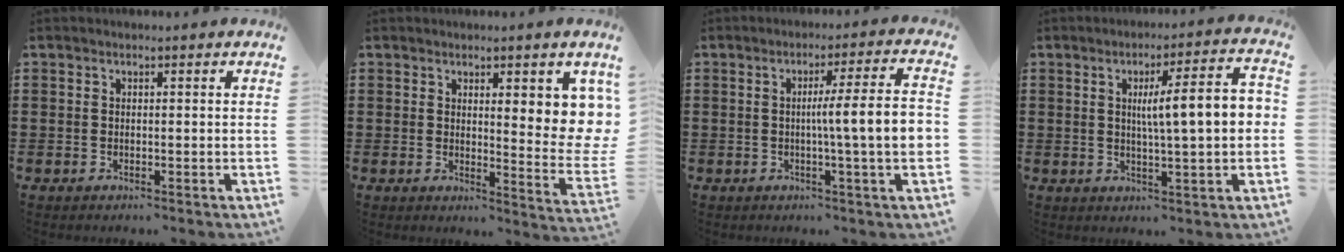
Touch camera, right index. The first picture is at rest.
{"total": 5.5, "force": [3.4, 1.4, 4.2], "torque": [-0.060, -0.027, 0.053]}
{"total": 8.4, "force": [-0.2, 0.0, 8.4], "torque": [-0.141, -0.007, -0.010]}
{"total": 9.4, "force": [1.1, 1.0, 9.3], "torque": [-0.162, 0.000, 0.011]}